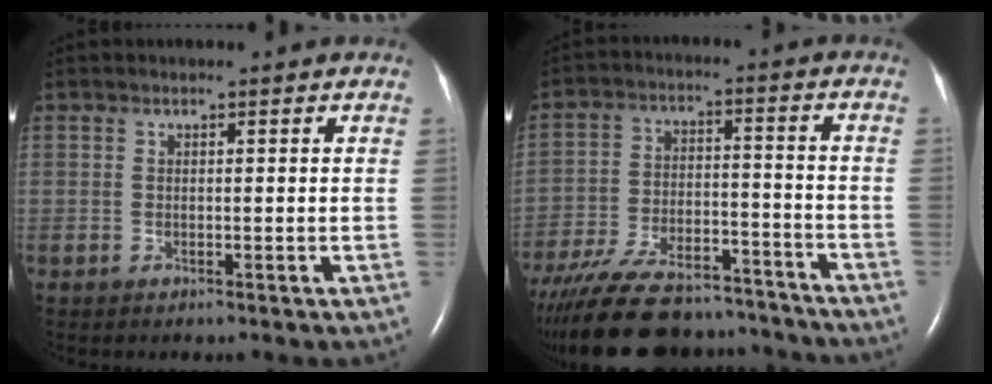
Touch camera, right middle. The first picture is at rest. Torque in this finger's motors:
{"motor_torque": [0.36, -0.35, 1.05, 0.21]}